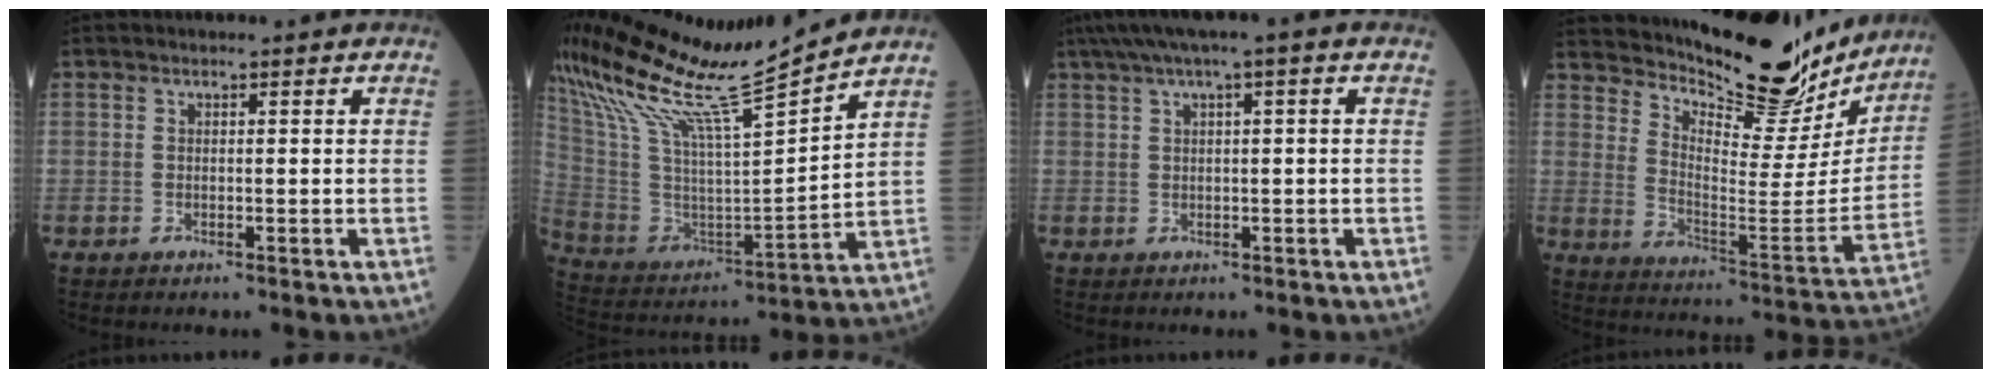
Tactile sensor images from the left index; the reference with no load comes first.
{"total": 20.7, "force": [17.6, -0.9, 10.8], "torque": [-0.214, -0.020, 0.319]}
{"total": 5.9, "force": [3.0, 0.2, 5.0], "torque": [-0.090, 0.036, 0.052]}
{"total": 20.2, "force": [18.4, 5.0, 6.7], "torque": [-0.104, -0.050, 0.255]}